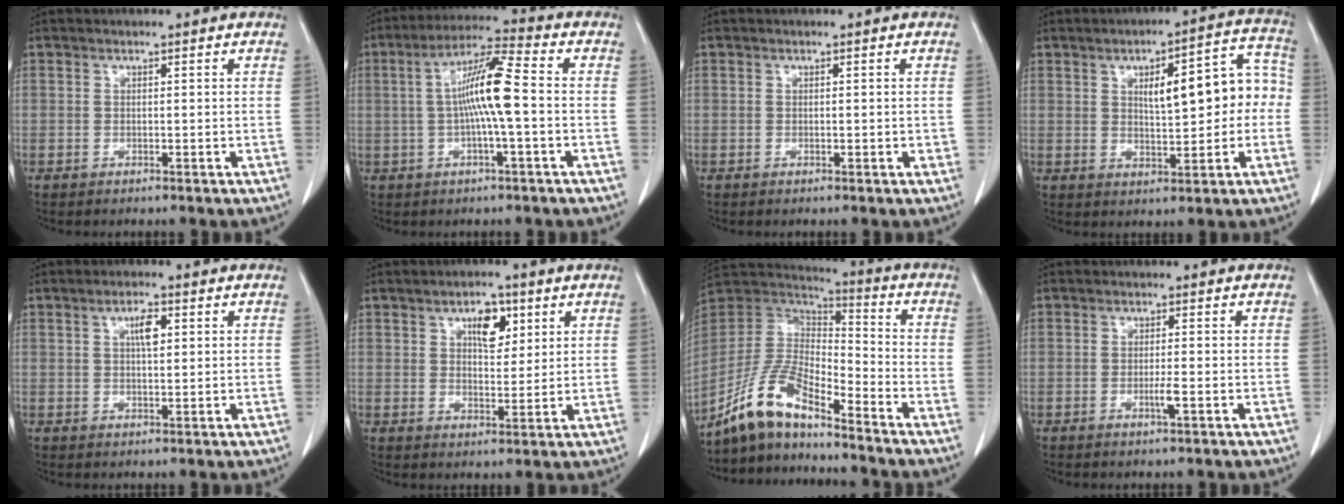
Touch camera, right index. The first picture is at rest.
{"total": 9.7, "force": [-0.2, 0.3, 9.7], "torque": [-0.181, 0.015, -0.011]}
{"total": 0.8, "force": [-0.1, 0.3, 0.7], "torque": [-0.010, 0.000, 0.001]}
{"total": 11.4, "force": [1.0, 3.9, 10.6], "torque": [-0.137, 0.041, 0.020]}
{"total": 3.3, "force": [1.1, 1.0, 3.0], "torque": [-0.052, 0.002, 0.018]}
{"total": 5.4, "force": [2.5, 2.7, 4.0], "torque": [-0.064, 0.005, 0.042]}
{"total": 12.0, "force": [-9.7, 2.5, 6.5], "torque": [-0.143, 0.016, -0.188]}
{"total": 2.0, "force": [-0.7, -0.1, 1.9], "torque": [-0.037, -0.003, -0.012]}